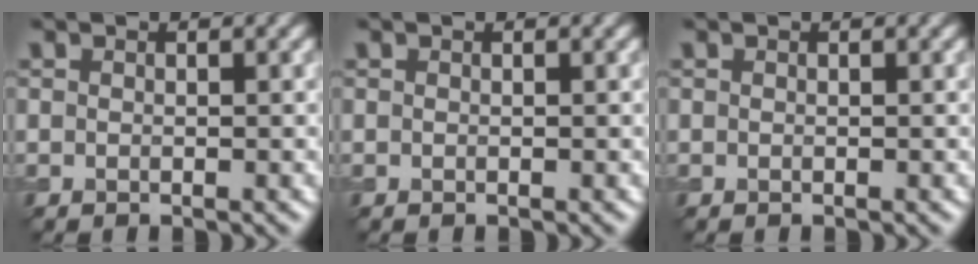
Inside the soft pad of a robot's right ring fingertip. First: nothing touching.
{"total": 0.0}
{"total": 0.0}